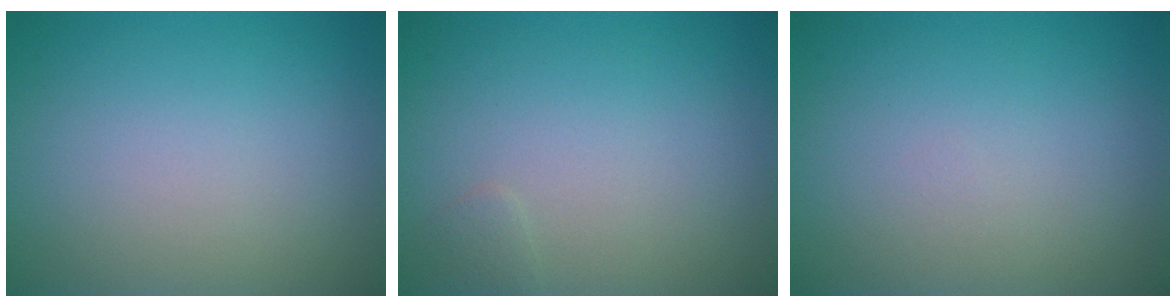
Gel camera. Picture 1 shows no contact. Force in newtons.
{"total": 0.6, "press": 0.6, "slide": 0.1}
{"total": 0.0}